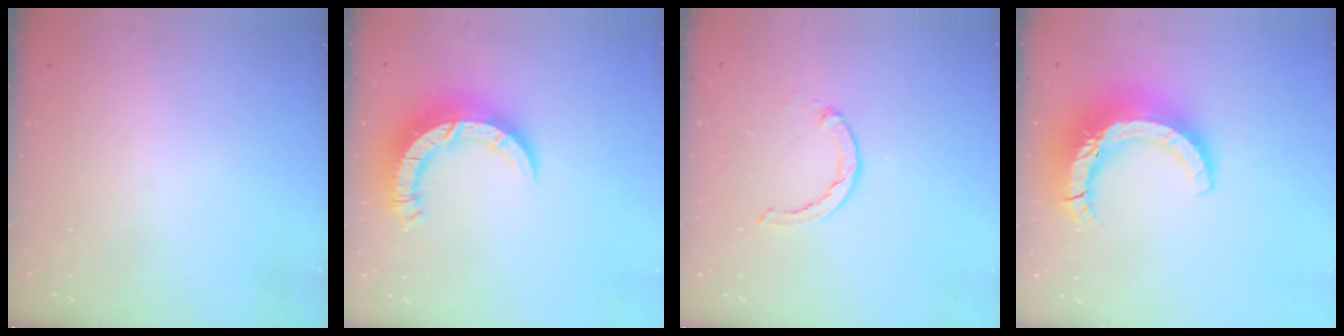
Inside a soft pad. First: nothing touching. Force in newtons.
{"total": 10.0, "press": 9.9, "slide": 1.2}
{"total": 3.0, "press": 3.0, "slide": 0.4}
{"total": 16.1, "press": 16.0, "slide": 1.5}